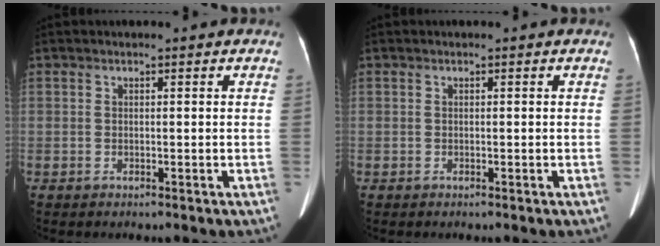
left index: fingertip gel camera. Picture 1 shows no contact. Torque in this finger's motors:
{"motor_torque": [0.00, 0.00, 0.00, 0.00]}